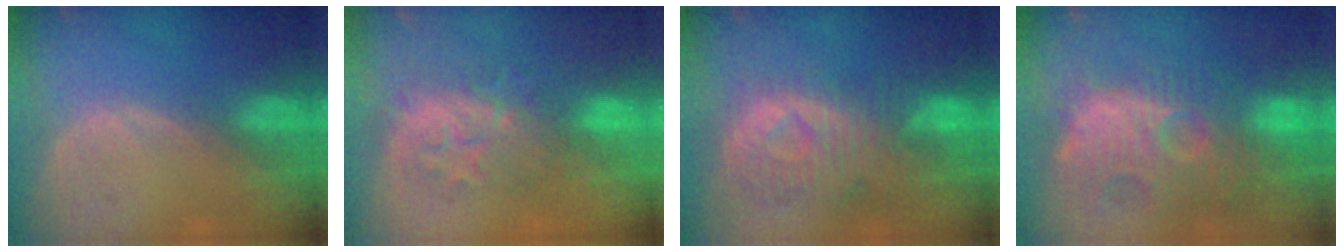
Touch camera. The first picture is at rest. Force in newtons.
{"total": 8.4, "press": 7.9, "slide": 2.7}
{"total": 11.0, "press": 9.7, "slide": 5.2}
{"total": 13.1, "press": 12.3, "slide": 4.4}